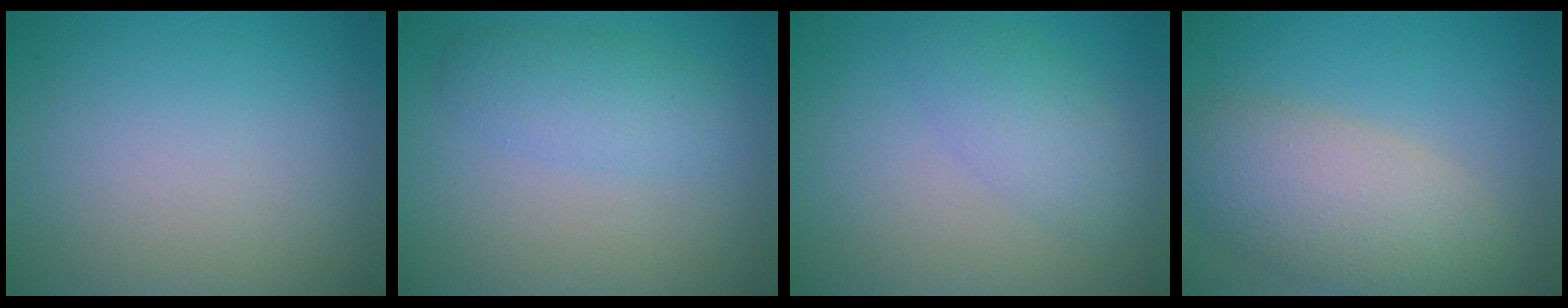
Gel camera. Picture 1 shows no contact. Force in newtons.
{"total": 3.0, "press": 3.0, "slide": 0.1}
{"total": 1.9, "press": 1.9, "slide": 0.2}
{"total": 6.9, "press": 6.9, "slide": 0.4}